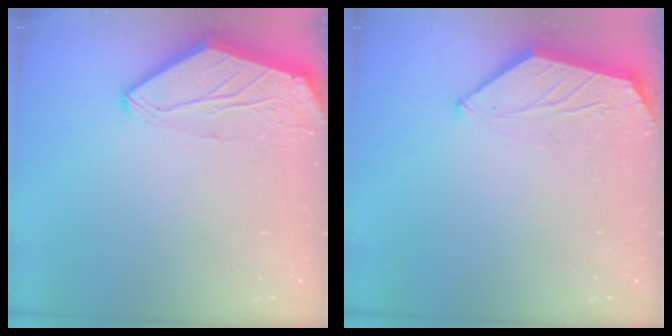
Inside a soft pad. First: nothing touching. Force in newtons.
{"total": 1.1, "press": 1.1, "slide": 0.2}